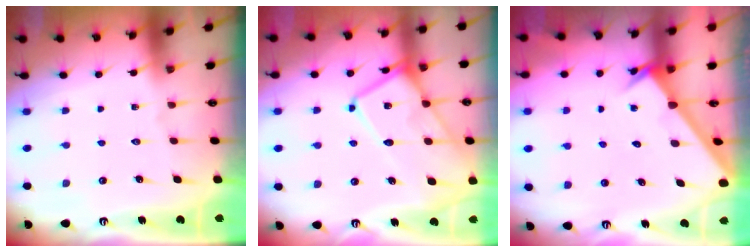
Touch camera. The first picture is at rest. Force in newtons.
{"total": 14.8, "press": 14.7, "slide": 1.4}
{"total": 2.6, "press": 2.6, "slide": 0.1}